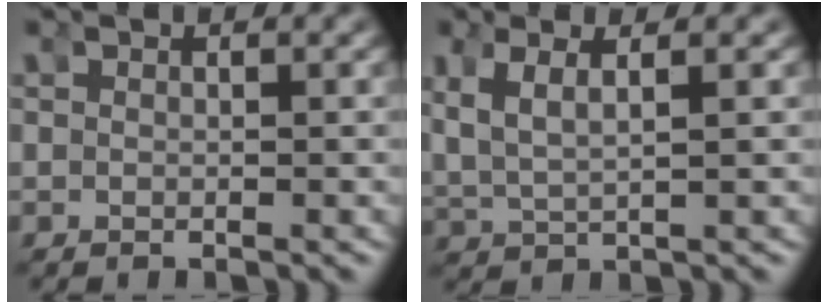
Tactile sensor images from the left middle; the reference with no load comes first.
{"total": 4.0, "force": [1.3, 2.3, 3.0], "torque": [-0.080, -0.006, 0.031]}